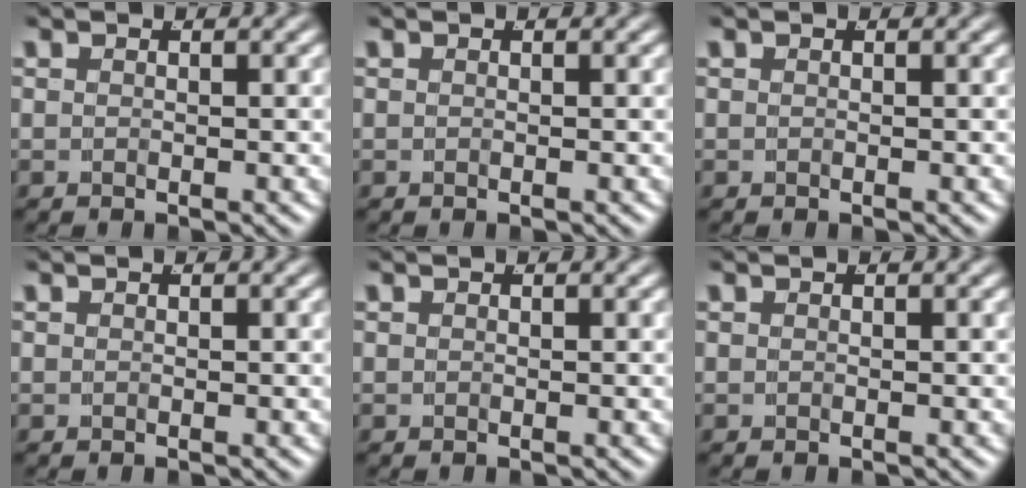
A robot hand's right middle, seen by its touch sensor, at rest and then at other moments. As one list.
[{"total": 0.0}, {"total": 0.0}, {"total": 0.0}, {"total": 0.0}, {"total": 0.0}]